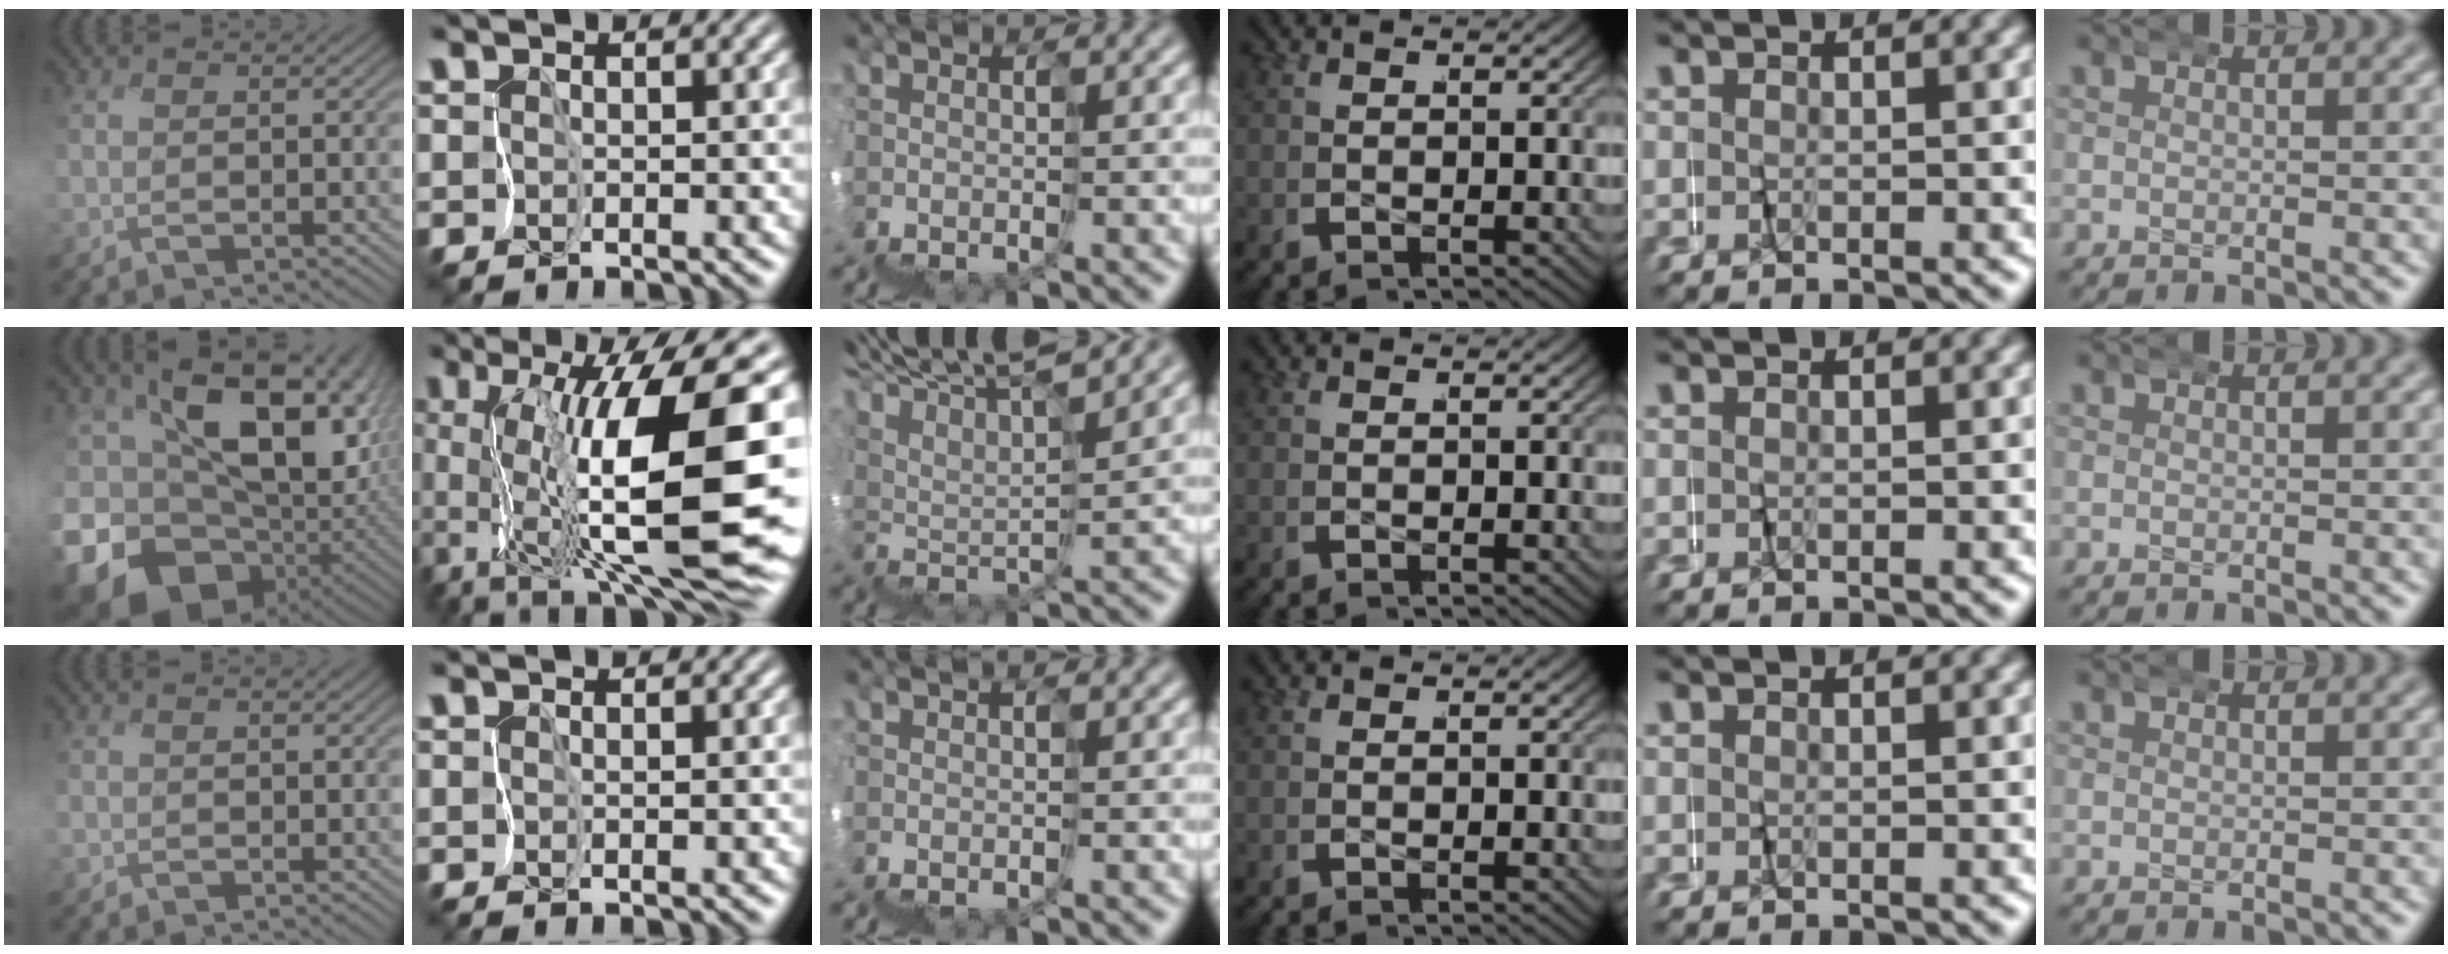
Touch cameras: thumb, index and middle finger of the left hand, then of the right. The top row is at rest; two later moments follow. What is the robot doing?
{"motion": "wrap", "object": "netting"}